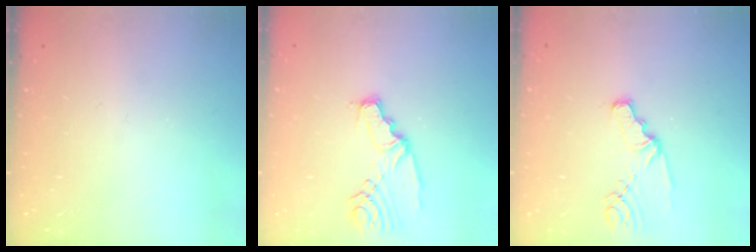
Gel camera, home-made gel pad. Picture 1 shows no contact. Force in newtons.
{"total": 7.0, "press": 7.0, "slide": 0.6}
{"total": 3.6, "press": 3.5, "slide": 0.3}